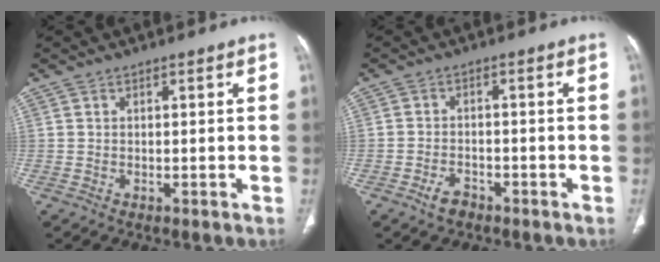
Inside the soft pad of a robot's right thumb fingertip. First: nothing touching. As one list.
[{"total": 3.1, "force": [-2.2, 1.8, 1.4], "torque": [-0.027, 0.016, -0.034]}]